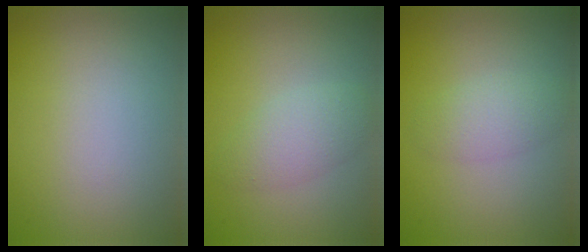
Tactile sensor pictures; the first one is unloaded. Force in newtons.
{"total": 2.7, "press": 2.7, "slide": 0.2}
{"total": 2.2, "press": 2.2, "slide": 0.1}